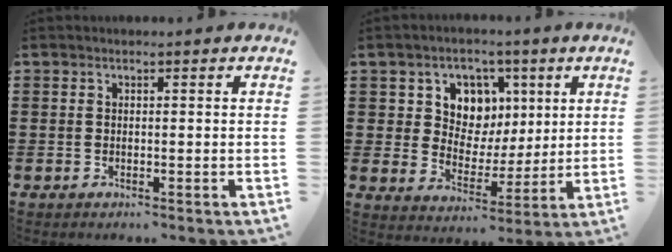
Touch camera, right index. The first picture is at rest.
{"total": 7.5, "force": [3.3, 6.4, 2.1], "torque": [-0.066, -0.003, 0.058]}